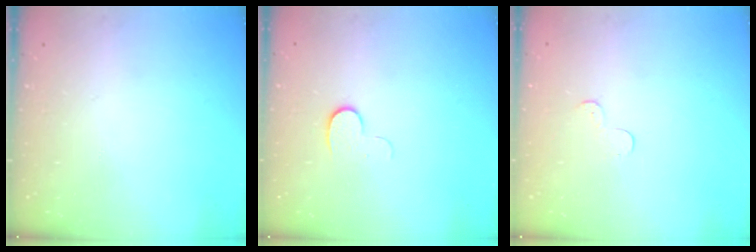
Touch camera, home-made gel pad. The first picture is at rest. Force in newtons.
{"total": 5.5, "press": 5.4, "slide": 0.8}
{"total": 3.2, "press": 3.2, "slide": 0.3}